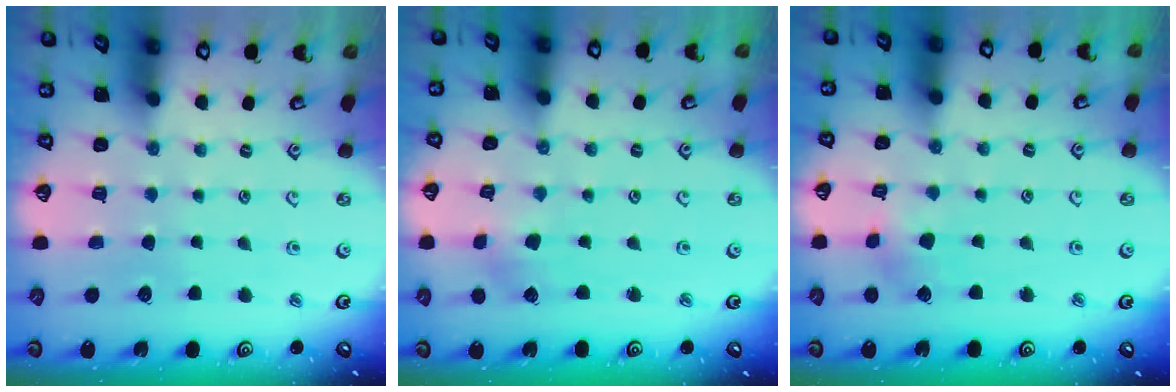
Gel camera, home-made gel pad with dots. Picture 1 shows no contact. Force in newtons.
{"total": 2.3, "press": 2.3, "slide": 0.3}
{"total": 3.8, "press": 3.8, "slide": 0.3}